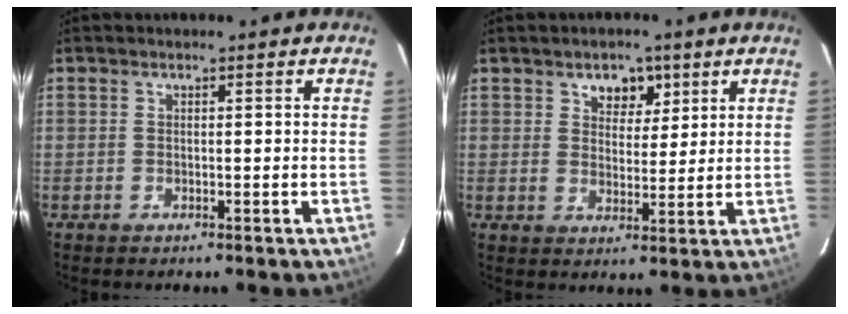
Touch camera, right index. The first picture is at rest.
{"total": 5.2, "force": [2.9, 3.7, 2.2], "torque": [-0.022, 0.001, 0.047]}